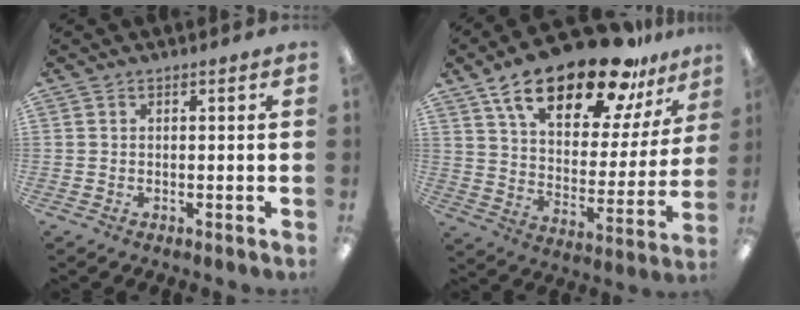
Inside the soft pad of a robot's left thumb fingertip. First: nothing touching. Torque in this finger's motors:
{"motor_torque": [0.70, 0.71, 1.41, -1.37, 0.42]}